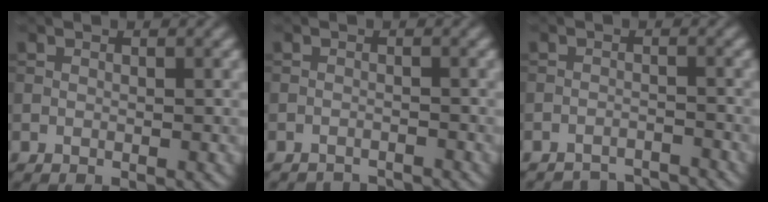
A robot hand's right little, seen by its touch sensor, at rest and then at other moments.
{"total": 2.9, "force": [-2.9, 0.2, 0.3], "torque": [-0.004, -0.009, -0.046]}
{"total": 4.2, "force": [-4.1, 0.5, 0.5], "torque": [-0.008, -0.001, -0.062]}